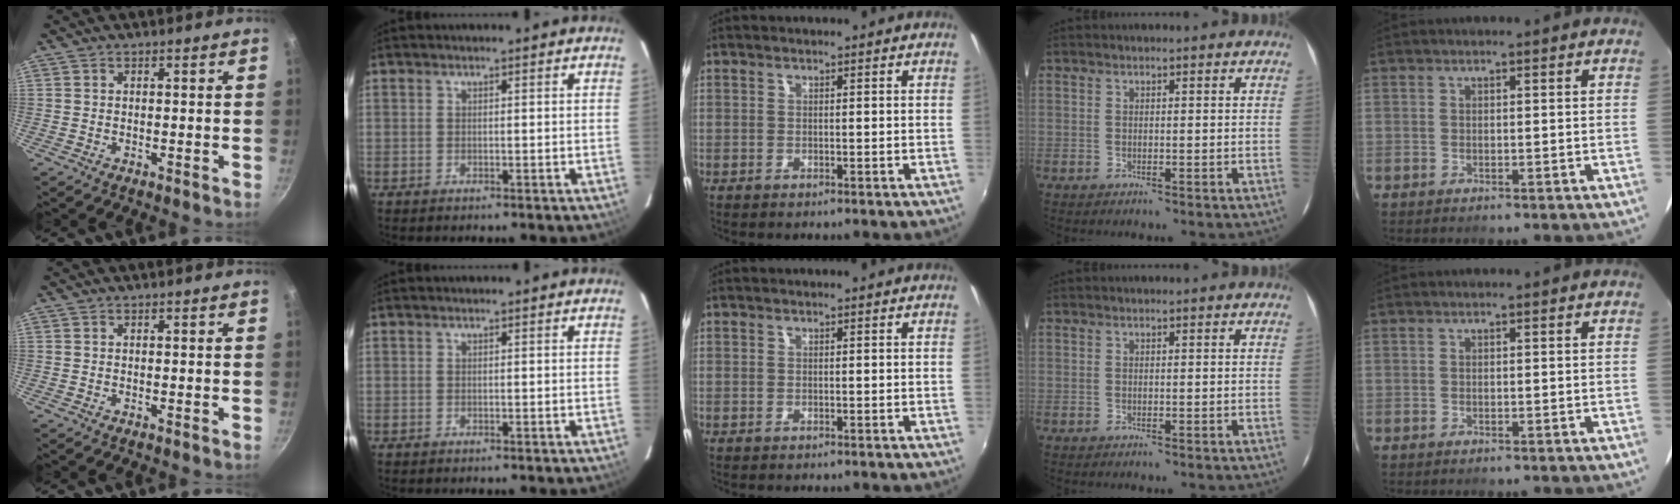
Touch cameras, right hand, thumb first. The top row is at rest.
{}